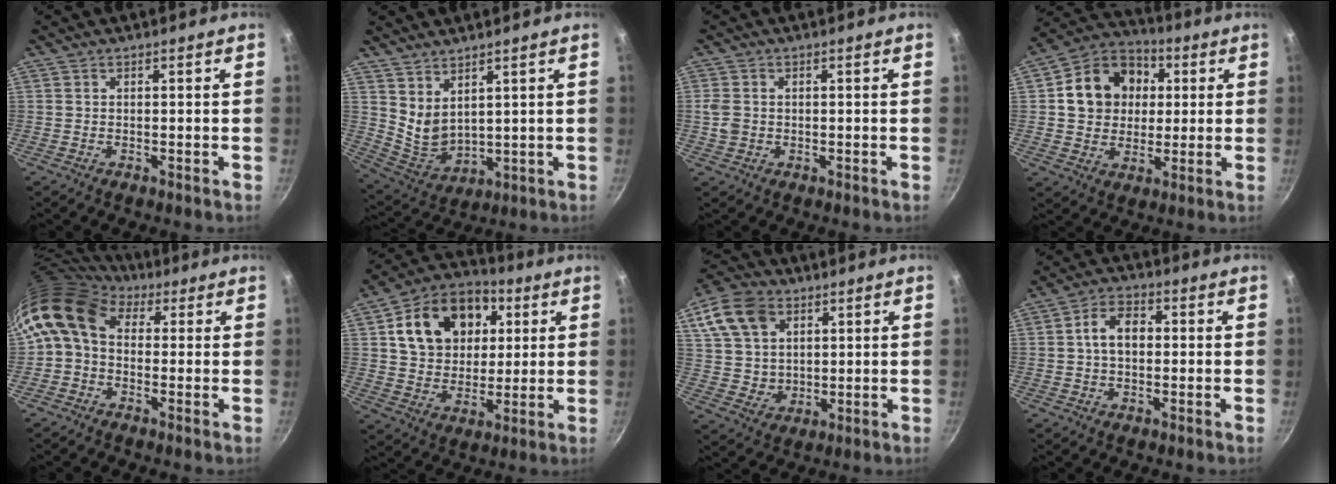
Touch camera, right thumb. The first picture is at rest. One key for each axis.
{"total": 7.1, "fx": 4.2, "fy": 3.7, "fz": 4.4, "tx": -0.071, "ty": -0.046, "tz": 0.097}
{"total": 3.1, "fx": -0.2, "fy": 2.6, "fz": 1.7, "tx": -0.030, "ty": 0.002, "tz": -0.005}
{"total": 15.1, "fx": 2.8, "fy": 12.6, "fz": 7.8, "tx": -0.105, "ty": 0.020, "tz": 0.038}
{"total": 10.3, "fx": 2.2, "fy": 7.6, "fz": 6.6, "tx": -0.111, "ty": 0.017, "tz": 0.016}
{"total": 18.8, "fx": 5.4, "fy": 14.2, "fz": 11.1, "tx": -0.158, "ty": 0.013, "tz": 0.087}
{"total": 14.1, "fx": 5.8, "fy": 10.6, "fz": 7.4, "tx": -0.130, "ty": -0.007, "tz": 0.109}
{"total": 6.6, "fx": 0.4, "fy": 4.5, "fz": 4.8, "tx": -0.067, "ty": 0.018, "tz": -0.003}